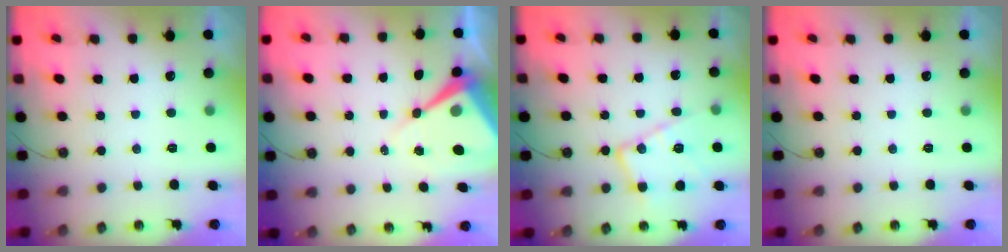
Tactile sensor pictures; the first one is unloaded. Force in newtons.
{"total": 10.1, "press": 10.1, "slide": 0.8}
{"total": 14.7, "press": 14.6, "slide": 1.3}
{"total": 0.0}